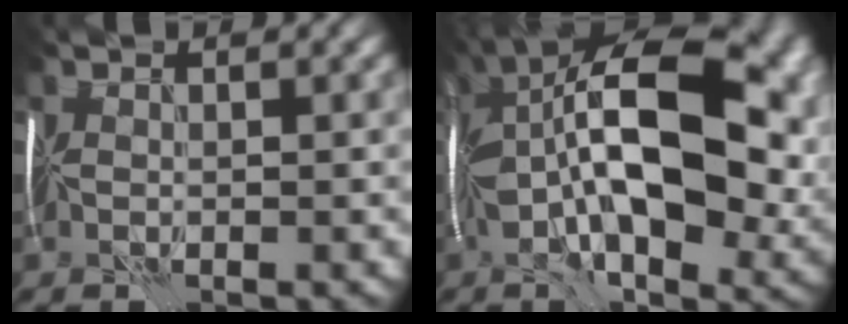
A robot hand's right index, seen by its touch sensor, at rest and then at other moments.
{"total": 17.0, "force": [1.7, 8.0, 15.0], "torque": [-0.245, 0.002, 0.027]}